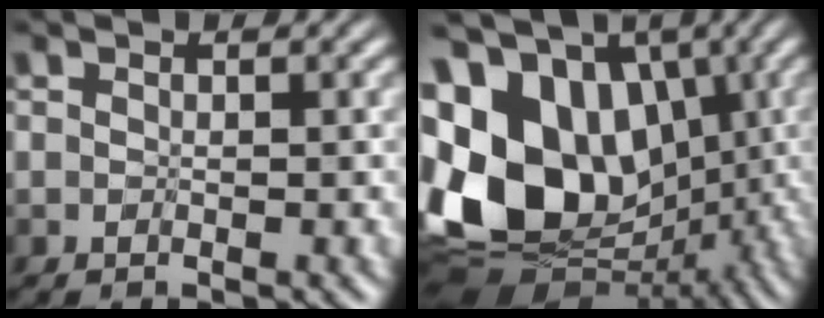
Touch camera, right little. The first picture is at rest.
{"total": 15.2, "force": [1.0, 11.3, 10.1], "torque": [-0.217, -0.006, 0.037]}